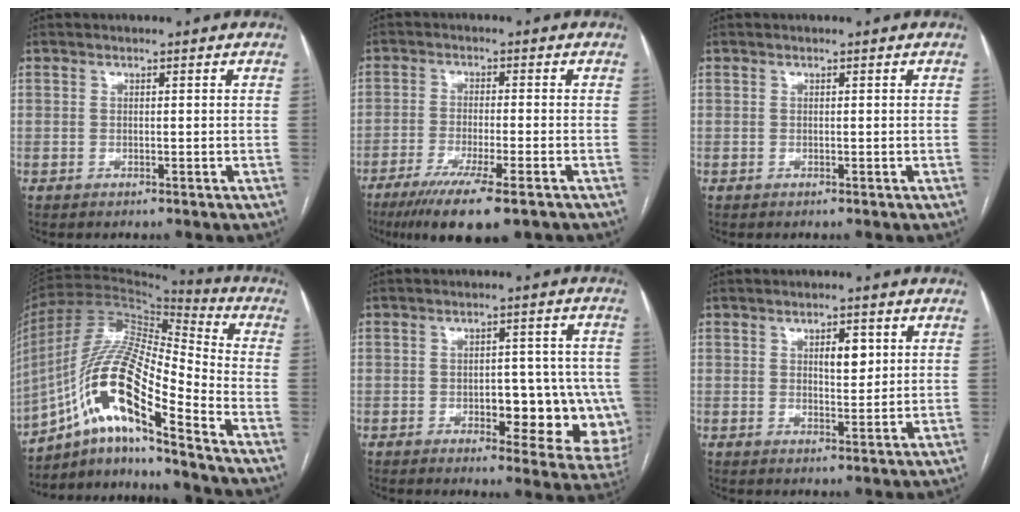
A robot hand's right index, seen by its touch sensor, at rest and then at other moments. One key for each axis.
{"total": 11.7, "fx": -8.0, "fy": 1.1, "fz": 8.4, "tx": -0.134, "ty": -0.028, "tz": -0.122}
{"total": 0.0}
{"total": 17.7, "fx": -9.9, "fy": 2.4, "fz": 14.5, "tx": -0.286, "ty": 0.009, "tz": -0.174}
{"total": 13.2, "fx": -2.8, "fy": 5.6, "fz": 11.6, "tx": -0.102, "ty": 0.021, "tz": -0.020}
{"total": 3.8, "fx": 1.3, "fy": 1.5, "fz": 3.2, "tx": -0.048, "ty": 0.000, "tz": 0.020}